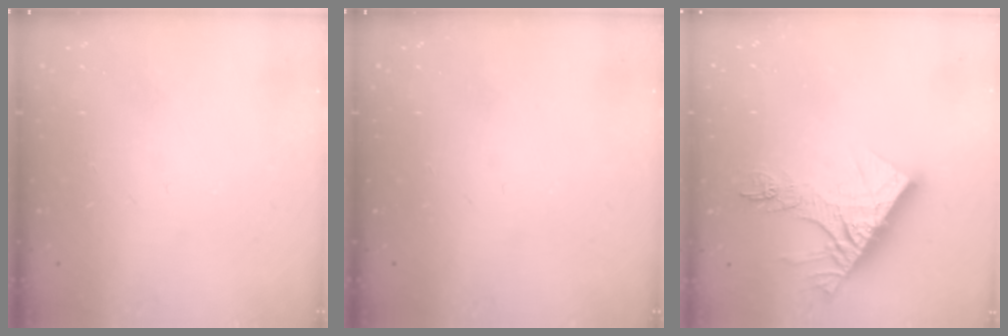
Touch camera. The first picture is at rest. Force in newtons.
{"total": 0.0}
{"total": 13.6, "press": 13.6, "slide": 1.1}